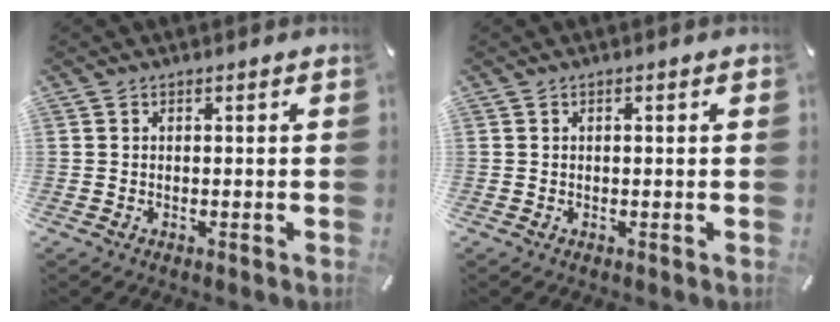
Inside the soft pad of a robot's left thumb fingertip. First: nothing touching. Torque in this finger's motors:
{"motor_torque": [-0.13, -0.25, 0.01, 0.05, 0.00]}